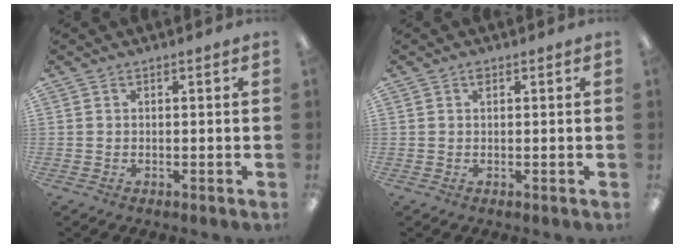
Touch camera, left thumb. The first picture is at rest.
{"total": 1.0, "force": [0.6, 0.4, 0.7], "torque": [-0.007, -0.001, 0.008]}